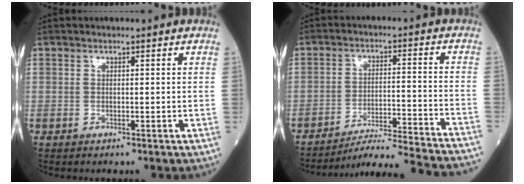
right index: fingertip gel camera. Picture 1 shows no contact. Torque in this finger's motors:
{"motor_torque": [-0.31, -0.50, 0.16, 0.07]}